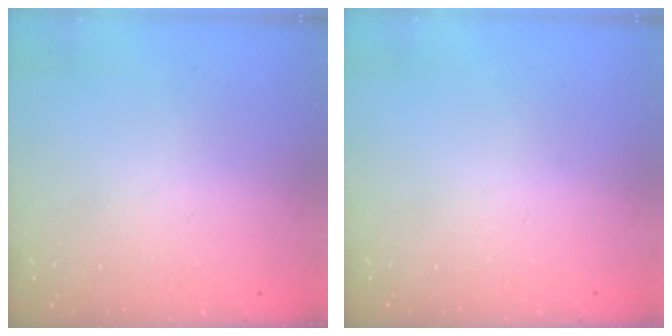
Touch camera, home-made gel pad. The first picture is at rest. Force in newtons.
{"total": 0.0}